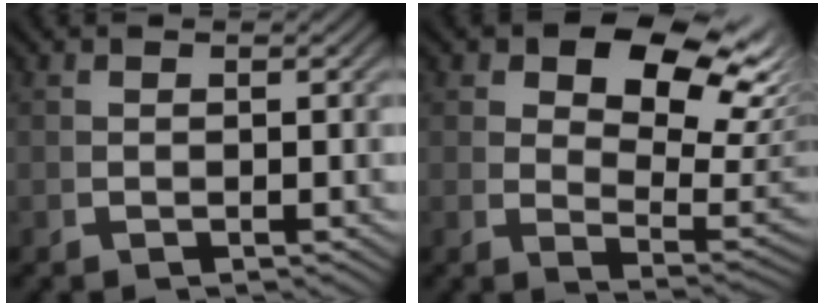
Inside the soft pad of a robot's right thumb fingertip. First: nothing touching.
{"total": 9.0, "force": [3.4, 4.9, 6.7], "torque": [-0.096, -0.011, 0.061]}